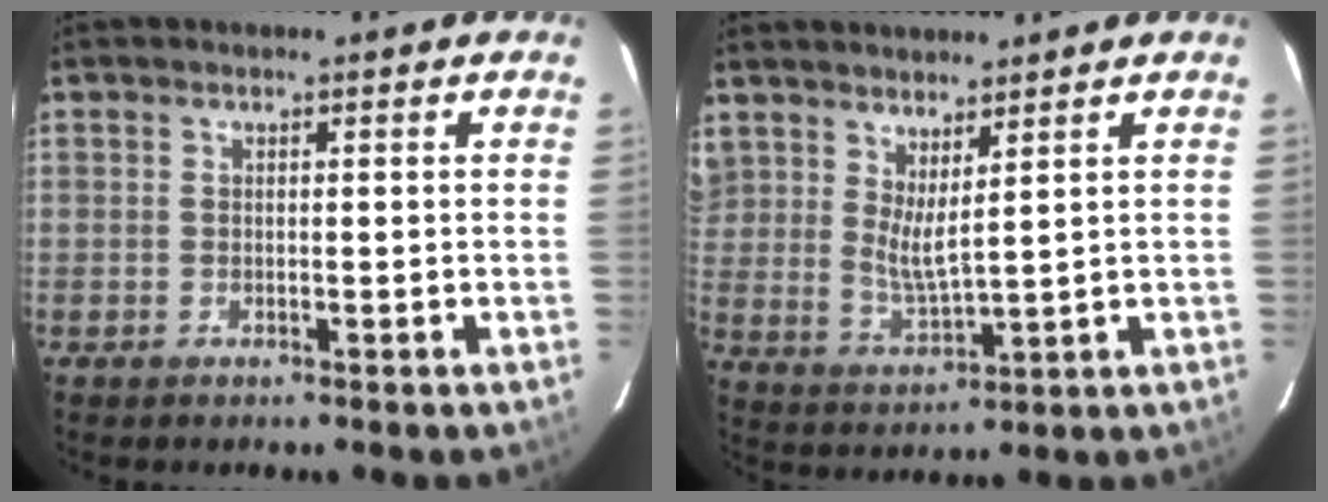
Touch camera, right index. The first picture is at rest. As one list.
[{"total": 6.5, "force": [4.7, 1.3, 4.2], "torque": [-0.078, -0.005, 0.086]}]